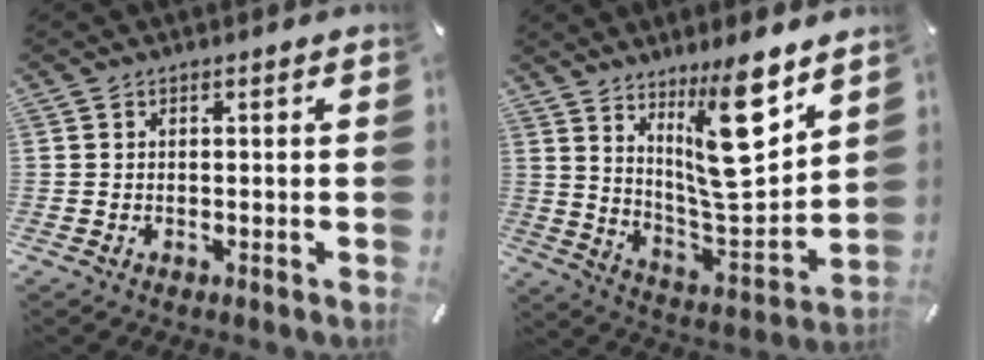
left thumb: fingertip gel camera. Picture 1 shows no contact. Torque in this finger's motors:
{"motor_torque": [2.54, 2.47, 0.48, -0.61, 0.20]}